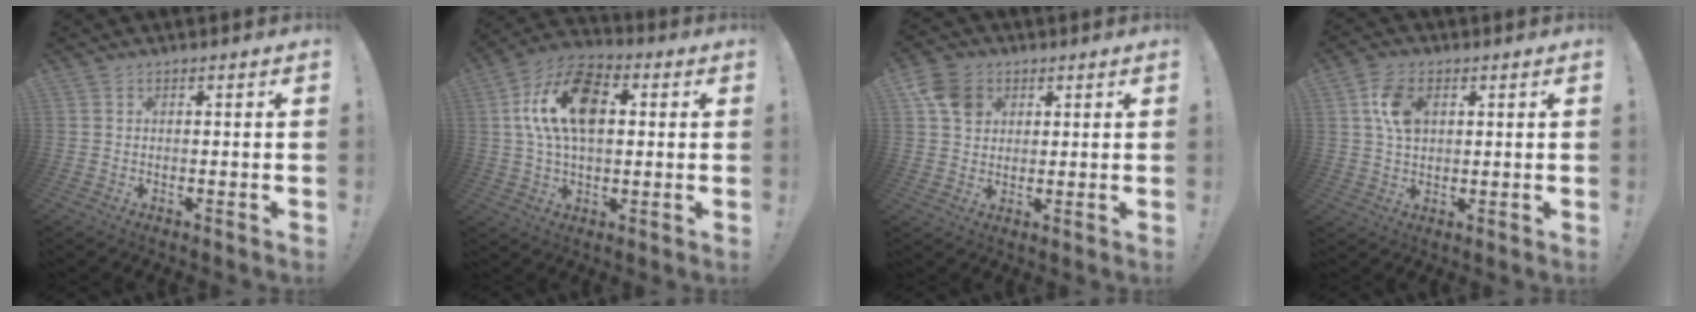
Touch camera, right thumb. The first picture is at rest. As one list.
[{"total": 17.7, "force": [3.8, 10.4, 13.7], "torque": [-0.238, 0.008, 0.069]}, {"total": 8.7, "force": [3.6, 7.0, 3.8], "torque": [-0.047, -0.008, 0.072]}, {"total": 8.7, "force": [2.5, 5.8, 6.0], "torque": [-0.106, 0.005, 0.049]}]